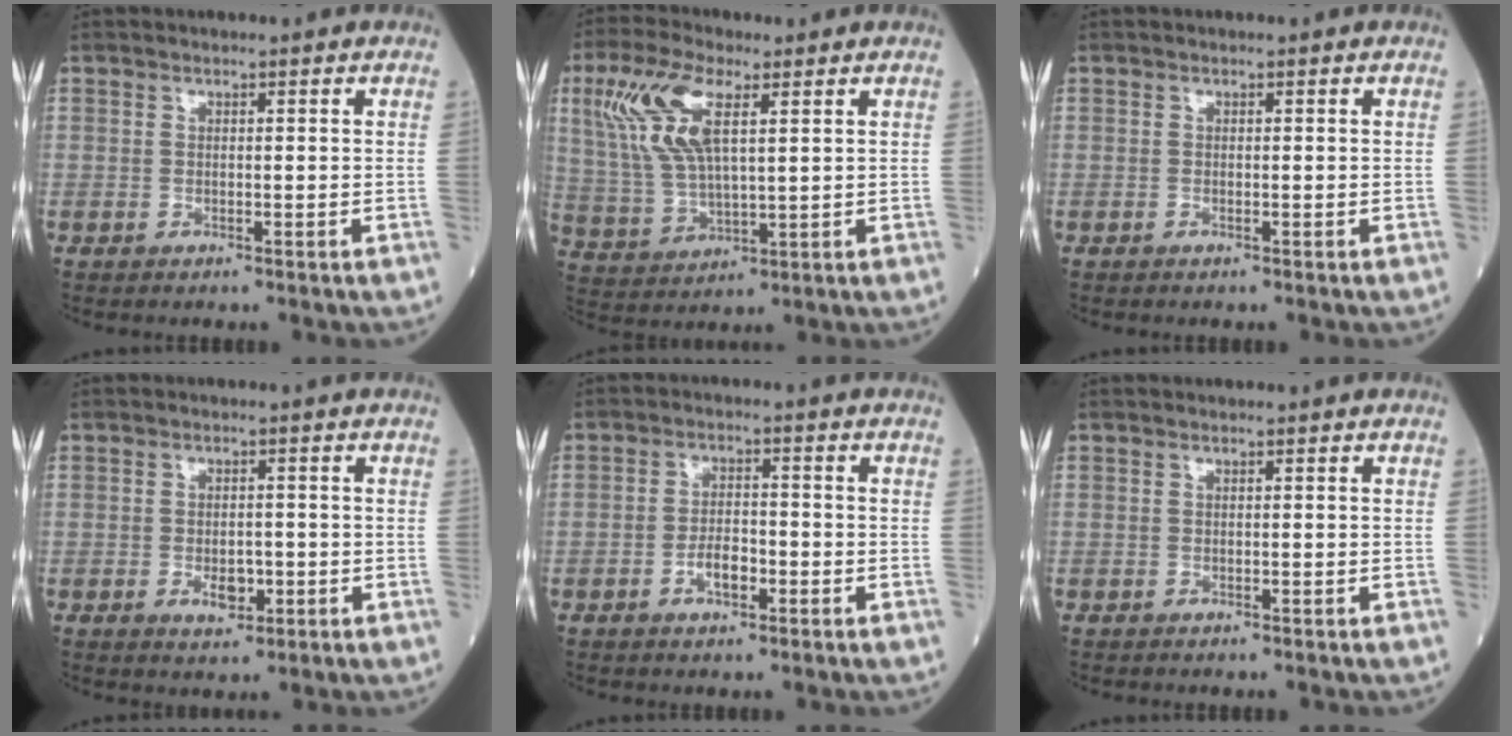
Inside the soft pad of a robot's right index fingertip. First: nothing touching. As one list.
[{"total": 11.8, "force": [4.6, 4.0, 10.1], "torque": [-0.235, 0.016, 0.096]}, {"total": 0.0}, {"total": 3.5, "force": [-1.1, 1.9, 2.7], "torque": [-0.042, 0.001, -0.012]}, {"total": 3.9, "force": [-1.7, 1.7, 3.1], "torque": [-0.054, 0.005, -0.030]}, {"total": 0.0}]